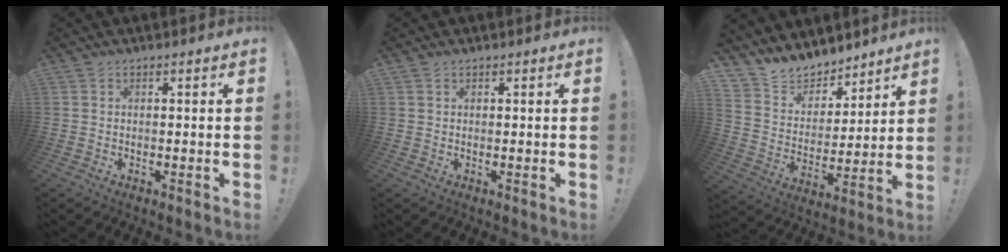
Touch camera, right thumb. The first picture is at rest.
{"total": 0.6, "force": [0.5, 0.1, -0.1], "torque": [0.003, -0.002, 0.011]}
{"total": 9.8, "force": [8.8, 4.2, -0.1], "torque": [-0.020, -0.086, 0.169]}